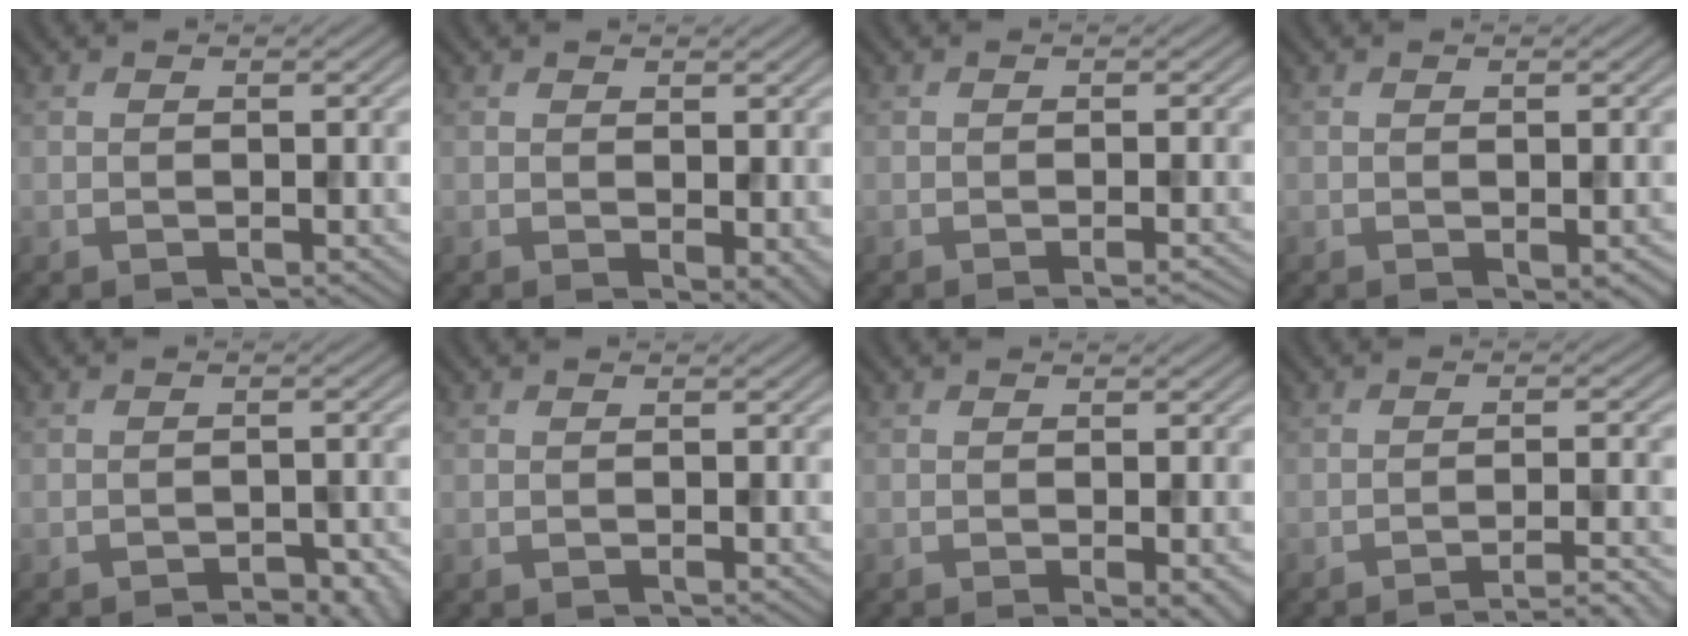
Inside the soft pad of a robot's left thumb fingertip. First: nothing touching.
{"total": 2.7, "force": [-0.1, 1.3, 2.3], "torque": [-0.030, -0.007, 0.002]}
{"total": 1.7, "force": [-0.9, 0.4, 1.4], "torque": [-0.012, 0.003, -0.020]}
{"total": 2.0, "force": [-0.8, 0.5, 1.7], "torque": [-0.028, -0.005, -0.009]}
{"total": 4.5, "force": [-3.7, 1.3, 2.3], "torque": [-0.033, 0.011, -0.038]}
{"total": 0.0}
{"total": 3.1, "force": [-1.1, 0.7, 2.8], "torque": [-0.037, -0.001, -0.016]}
{"total": 4.6, "force": [-3.5, 0.4, 2.9], "torque": [-0.042, 0.017, -0.068]}